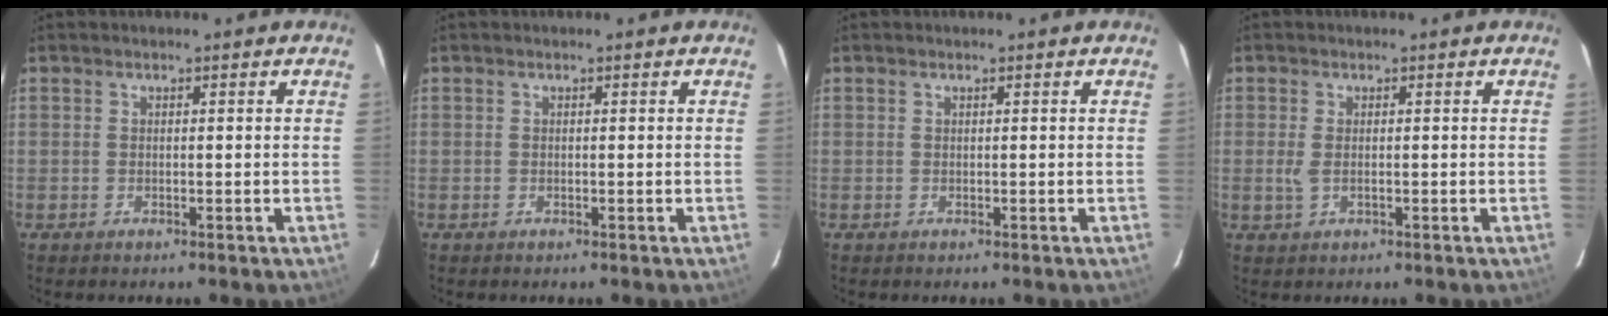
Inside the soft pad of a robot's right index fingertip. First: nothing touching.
{"total": 0.0}
{"total": 0.0}
{"total": 2.3, "force": [-0.2, 1.1, 2.0], "torque": [-0.042, -0.002, -0.002]}